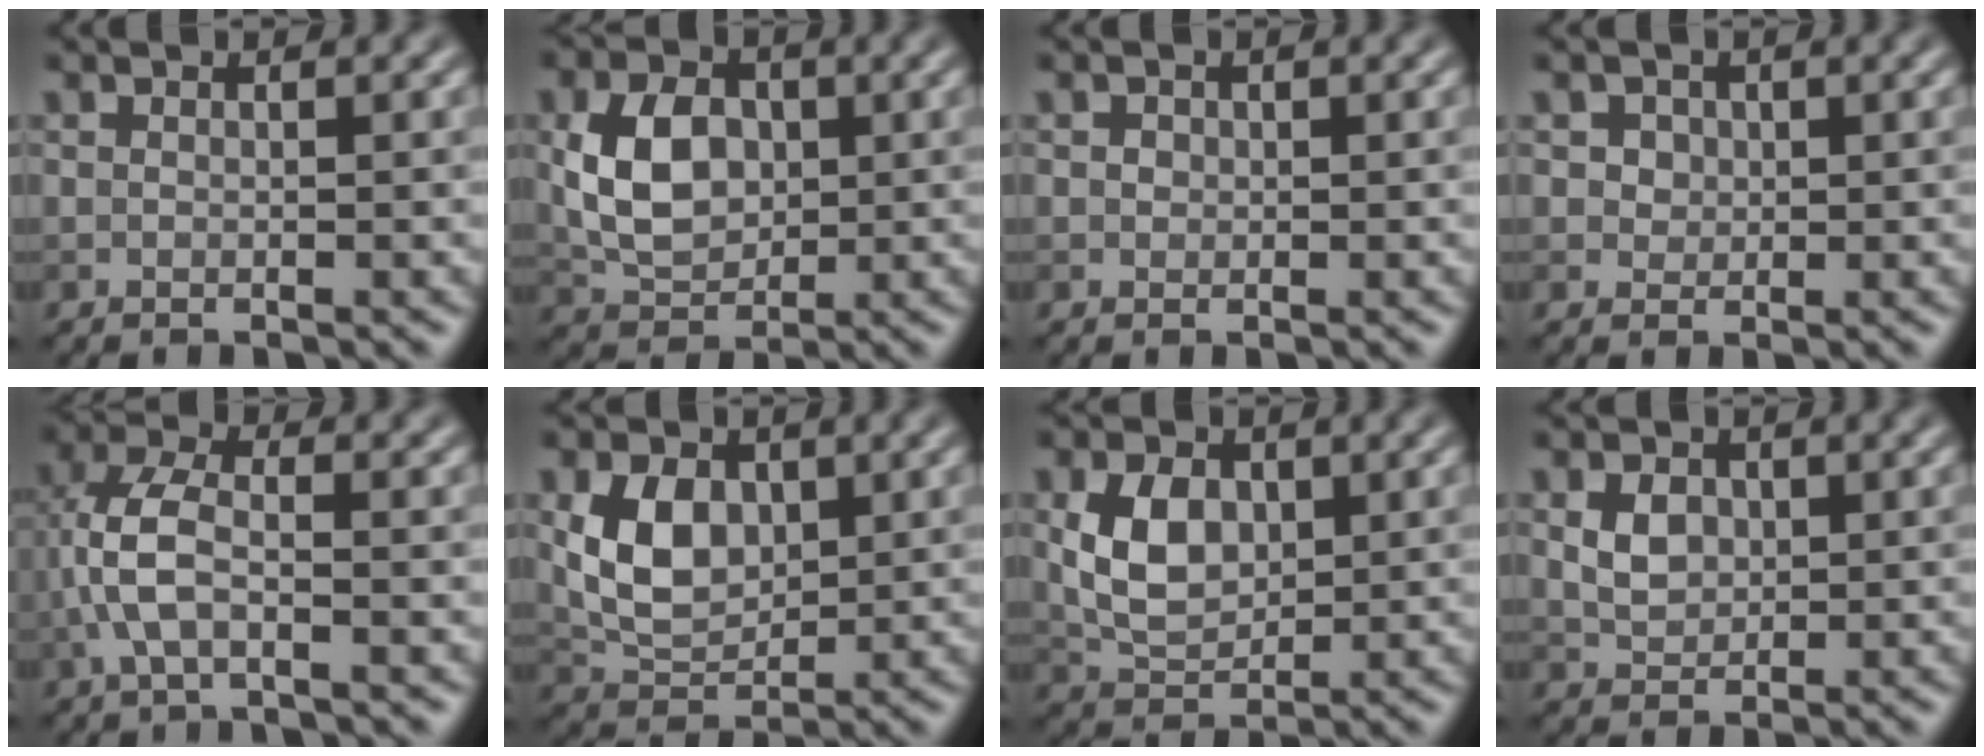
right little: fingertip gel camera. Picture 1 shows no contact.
{"total": 5.7, "force": [0.4, 4.1, 3.9], "torque": [-0.082, 0.000, 0.009]}
{"total": 0.6, "force": [0.1, 0.6, 0.1], "torque": [0.000, -0.003, 0.000]}
{"total": 2.0, "force": [0.9, 1.7, 0.8], "torque": [-0.017, 0.002, 0.021]}
{"total": 4.3, "force": [-1.1, 1.8, 3.7], "torque": [-0.085, 0.011, -0.030]}
{"total": 5.2, "force": [0.9, 3.7, 3.6], "torque": [-0.079, -0.003, 0.019]}
{"total": 4.7, "force": [0.7, 3.3, 3.3], "torque": [-0.074, -0.001, 0.014]}
{"total": 2.3, "force": [0.5, 1.9, 1.3], "torque": [-0.031, -0.001, 0.008]}